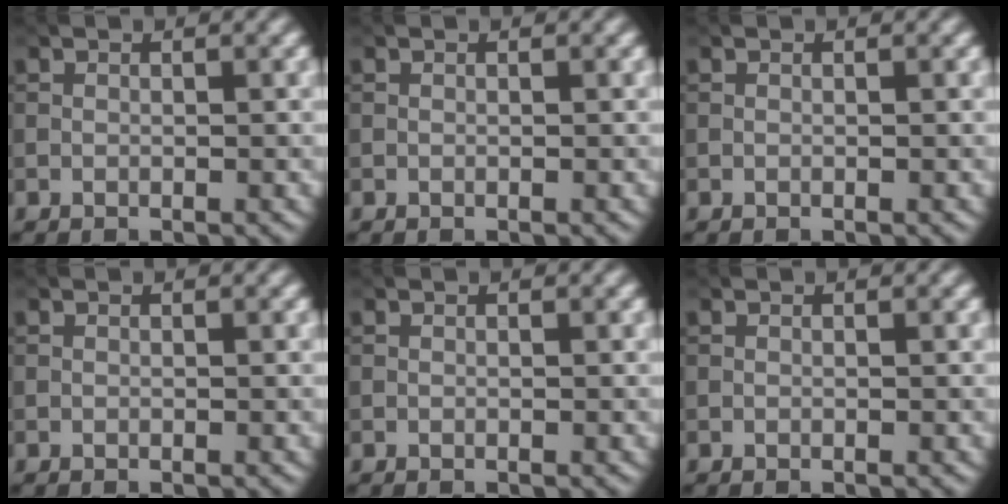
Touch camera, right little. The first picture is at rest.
{"total": 0.0}
{"total": 0.0}
{"total": 0.0}
{"total": 0.0}
{"total": 0.0}